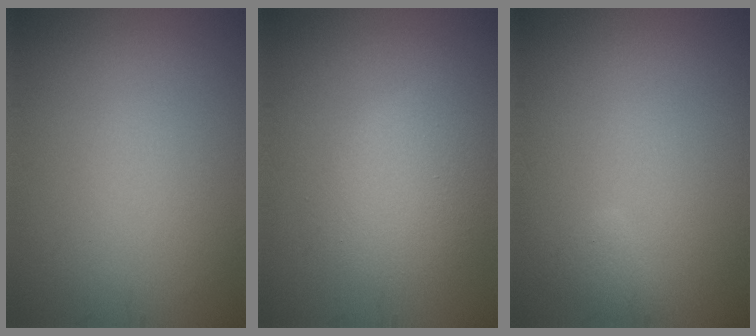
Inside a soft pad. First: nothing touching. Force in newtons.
{"total": 3.3, "press": 3.3, "slide": 0.2}
{"total": 0.9, "press": 0.9, "slide": 0.1}